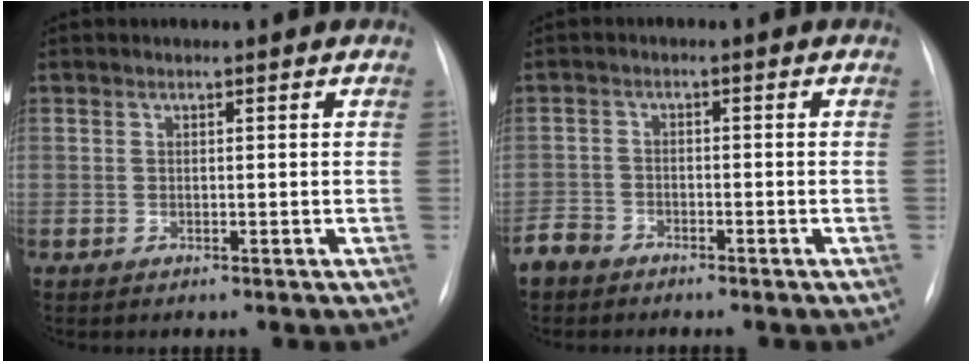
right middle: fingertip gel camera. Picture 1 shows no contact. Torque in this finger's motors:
{"motor_torque": [0.55, -0.50, 0.35, 0.06]}